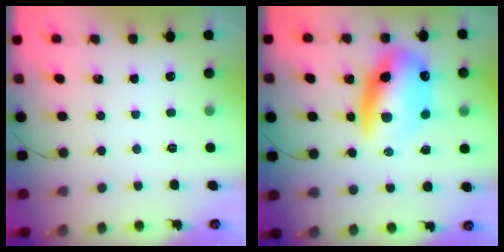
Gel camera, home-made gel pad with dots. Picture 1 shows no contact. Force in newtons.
{"total": 16.0, "press": 15.5, "slide": 3.9}